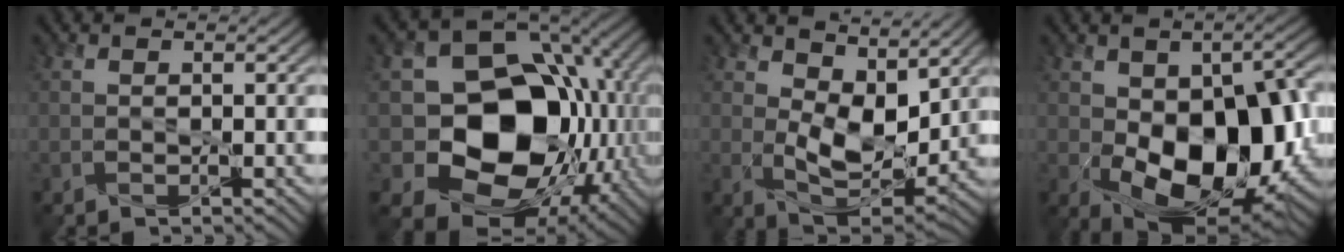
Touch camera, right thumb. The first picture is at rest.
{"total": 18.0, "force": [-0.9, 14.2, 11.0], "torque": [-0.186, -0.046, 0.005]}
{"total": 8.7, "force": [3.4, 4.8, 6.4], "torque": [-0.136, -0.009, 0.057]}
{"total": 15.2, "force": [-2.9, 9.1, 11.8], "torque": [-0.182, -0.030, -0.039]}